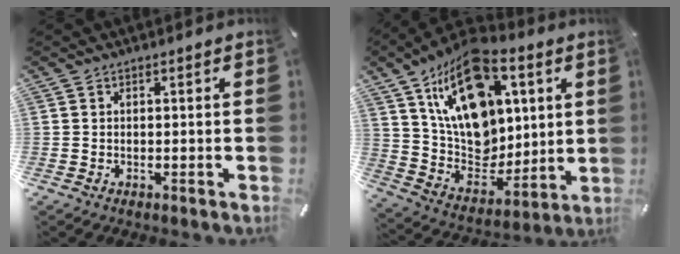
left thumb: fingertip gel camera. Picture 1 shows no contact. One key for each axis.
{"total": 21.2, "fx": 9.4, "fy": 14.5, "fz": 12.3, "tx": -0.204, "ty": -0.052, "tz": 0.170}